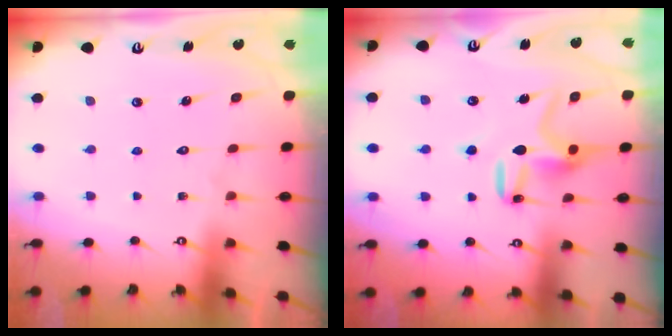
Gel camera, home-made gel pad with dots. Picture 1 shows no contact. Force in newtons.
{"total": 10.2, "press": 10.2, "slide": 0.5}